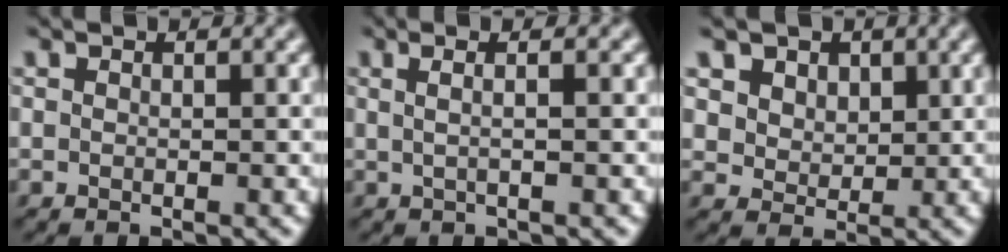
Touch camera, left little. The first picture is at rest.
{"total": 3.2, "force": [1.2, 1.2, 2.7], "torque": [-0.030, 0.016, -0.007]}
{"total": 4.8, "force": [2.5, 3.7, 1.9], "torque": [-0.056, -0.010, 0.046]}